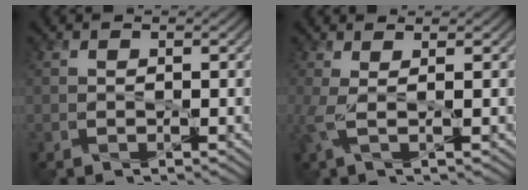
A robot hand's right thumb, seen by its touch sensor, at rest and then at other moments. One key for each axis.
{"total": 2.9, "fx": 0.5, "fy": 0.7, "fz": 2.7, "tx": -0.063, "ty": 0.006, "tz": 0.004}